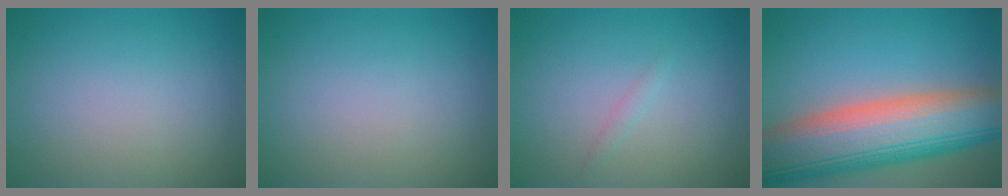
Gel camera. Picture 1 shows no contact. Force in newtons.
{"total": 0.0}
{"total": 0.7, "press": 0.7, "slide": 0.0}
{"total": 14.2, "press": 14.1, "slide": 1.0}